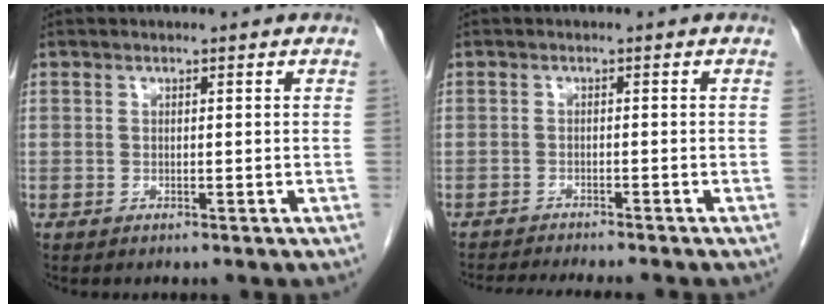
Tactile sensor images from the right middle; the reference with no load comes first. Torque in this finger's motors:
{"motor_torque": [0.38, -0.36, 0.04, 0.04]}